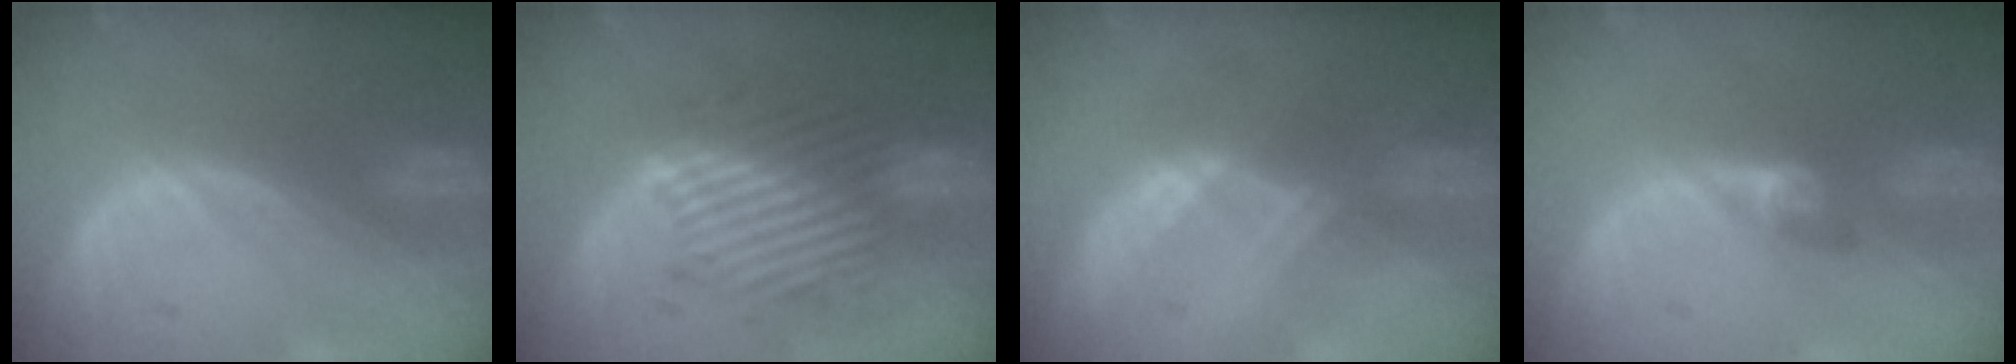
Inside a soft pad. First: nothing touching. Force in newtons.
{"total": 9.3, "press": 9.3, "slide": 0.9}
{"total": 2.3, "press": 2.3, "slide": 0.2}
{"total": 2.9, "press": 2.4, "slide": 1.5}